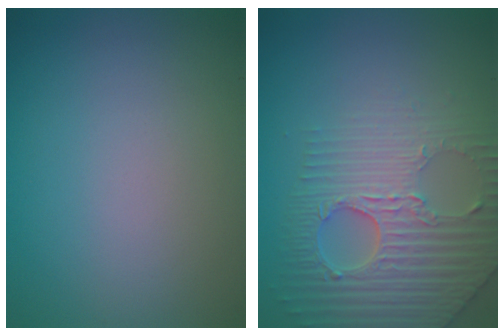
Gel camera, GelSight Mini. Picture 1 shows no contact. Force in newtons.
{"total": 5.0, "press": 4.7, "slide": 1.8}